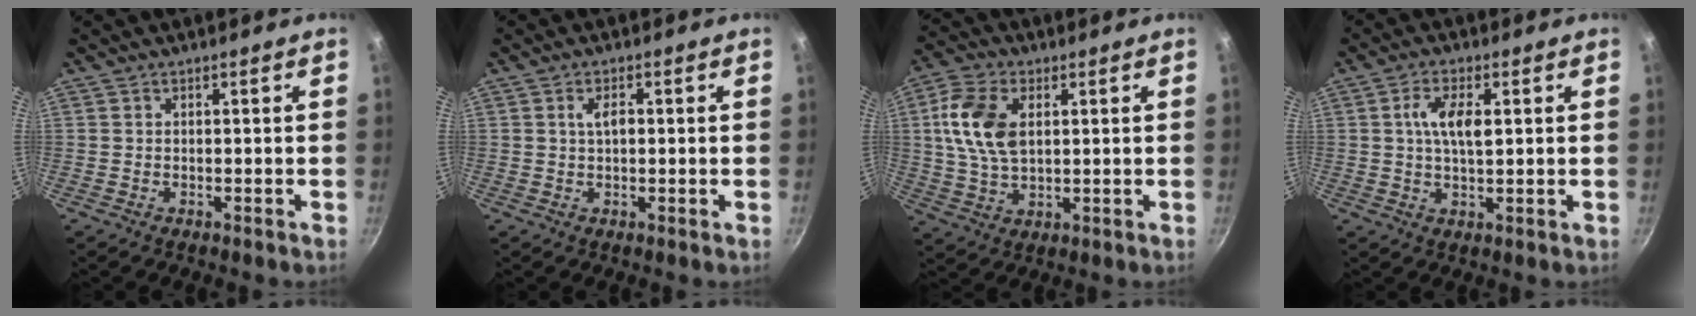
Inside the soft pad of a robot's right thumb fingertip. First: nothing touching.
{"total": 2.7, "force": [0.4, 1.4, 2.3], "torque": [-0.036, 0.006, 0.004]}
{"total": 11.7, "force": [2.5, 7.2, 8.9], "torque": [-0.162, 0.003, 0.044]}
{"total": 6.5, "force": [1.3, 2.8, 5.7], "torque": [-0.103, 0.003, 0.020]}